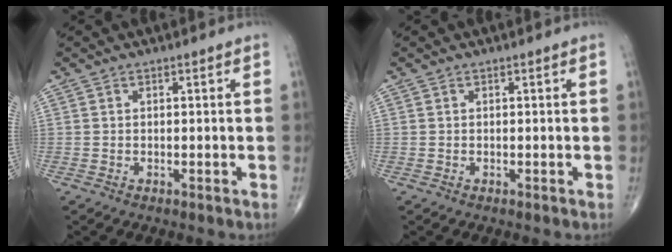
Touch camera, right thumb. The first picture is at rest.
{"total": 0.0}